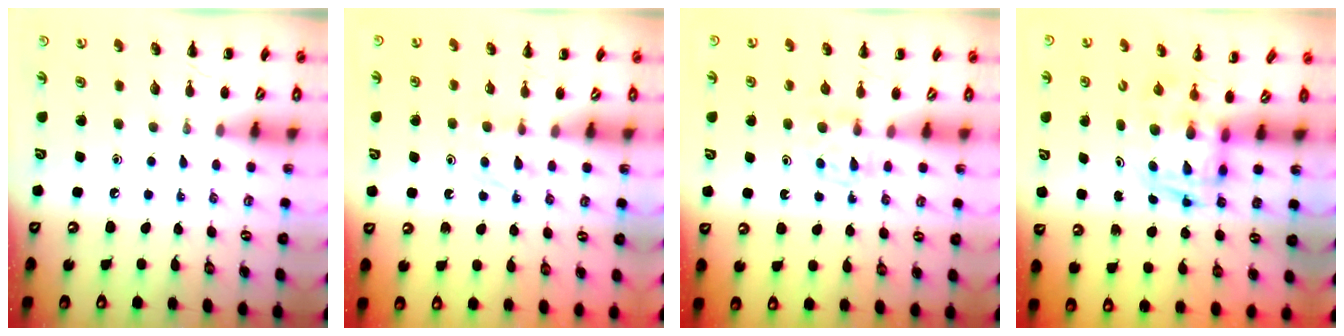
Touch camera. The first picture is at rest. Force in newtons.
{"total": 4.1, "press": 3.8, "slide": 1.5}
{"total": 3.6, "press": 3.3, "slide": 1.3}
{"total": 2.7, "press": 2.6, "slide": 0.5}